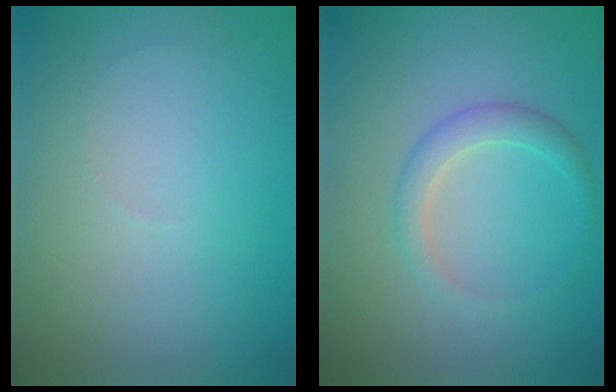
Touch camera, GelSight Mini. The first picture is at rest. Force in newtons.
{"total": 2.1, "press": 2.1, "slide": 0.1}